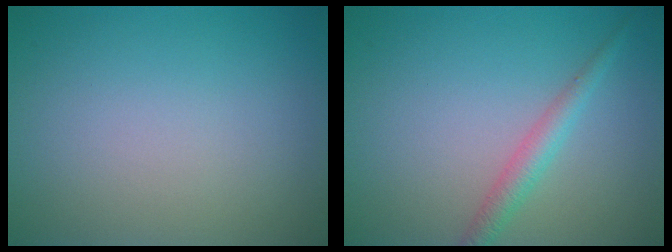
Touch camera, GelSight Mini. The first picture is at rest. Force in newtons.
{"total": 2.1, "press": 2.1, "slide": 0.1}